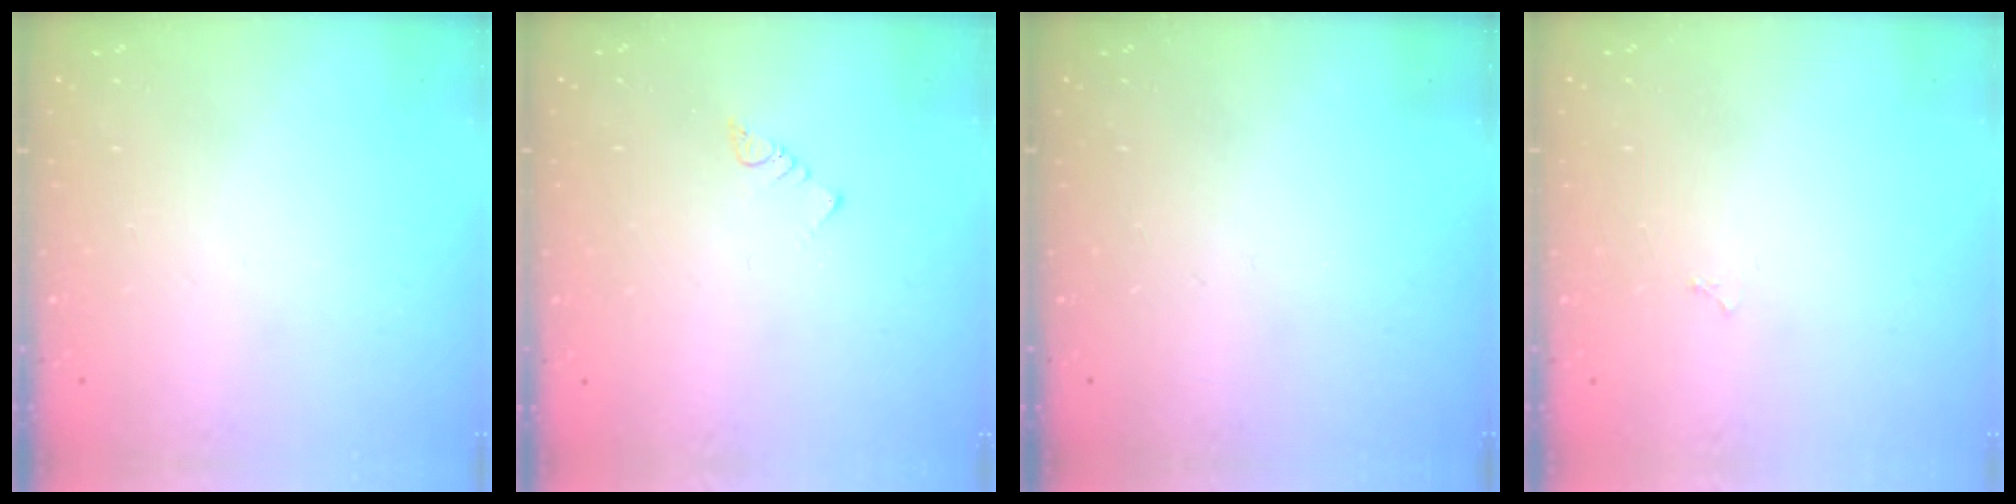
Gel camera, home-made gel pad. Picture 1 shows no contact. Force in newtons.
{"total": 2.8, "press": 2.7, "slide": 0.3}
{"total": 0.0}
{"total": 2.9, "press": 2.9, "slide": 0.4}